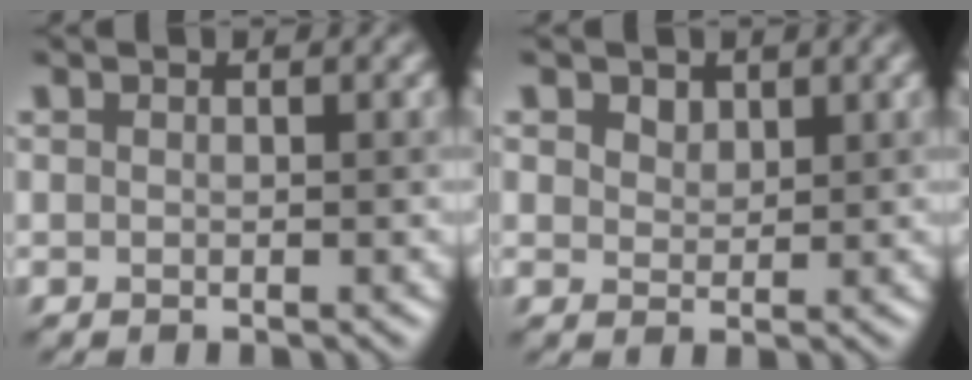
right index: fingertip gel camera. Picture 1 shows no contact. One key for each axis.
{"total": 1.5, "fx": 1.0, "fy": 1.0, "fz": 0.5, "tx": -0.014, "ty": -0.005, "tz": 0.020}